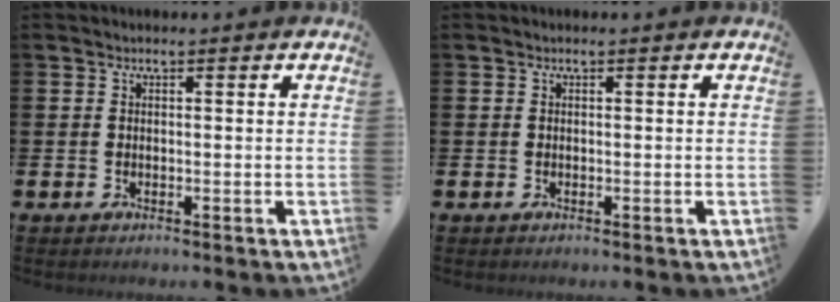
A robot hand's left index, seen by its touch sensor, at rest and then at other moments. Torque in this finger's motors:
{"motor_torque": [0.00, 0.00, 0.00, 0.00]}